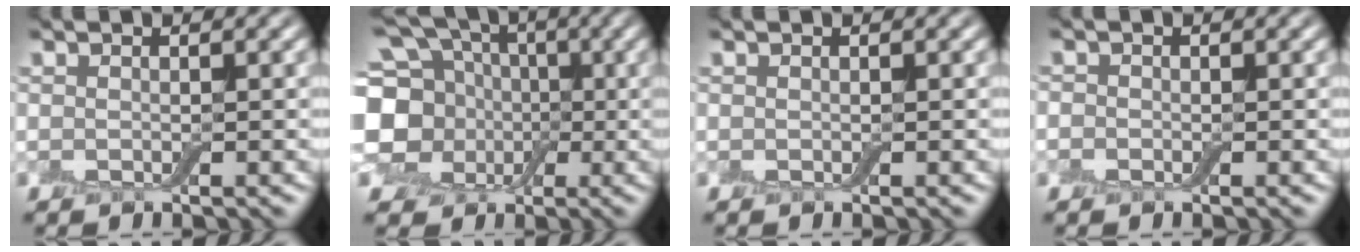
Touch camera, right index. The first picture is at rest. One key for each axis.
{"total": 12.5, "fx": 0.9, "fy": 10.8, "fz": 6.3, "tx": -0.152, "ty": 0.003, "tz": -0.014}
{"total": 0.0}
{"total": 0.8, "fx": -0.3, "fy": 0.7, "fz": 0.1, "tx": 0.003, "ty": -0.004, "tz": -0.006}